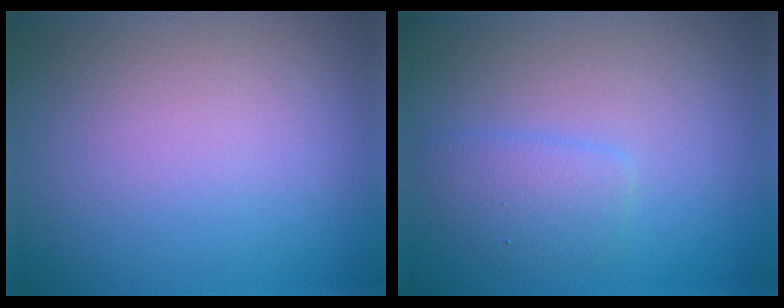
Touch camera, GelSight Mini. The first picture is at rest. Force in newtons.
{"total": 1.9, "press": 1.9, "slide": 0.1}